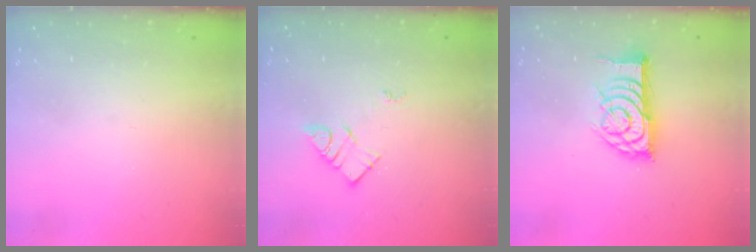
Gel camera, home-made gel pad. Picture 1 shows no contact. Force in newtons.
{"total": 7.4, "press": 7.4, "slide": 0.2}
{"total": 13.9, "press": 13.9, "slide": 0.6}